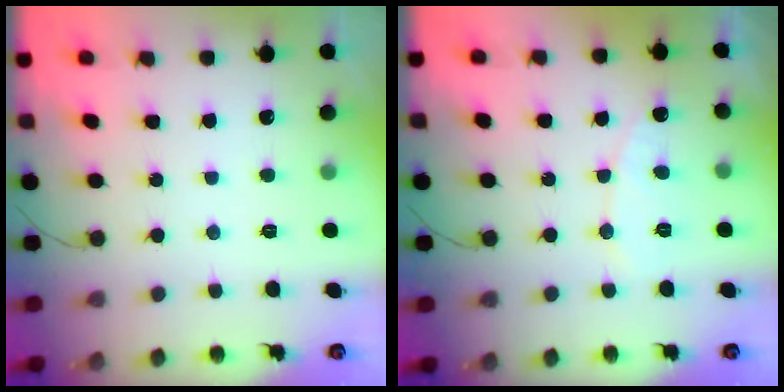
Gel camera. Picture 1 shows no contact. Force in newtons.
{"total": 5.8, "press": 5.8, "slide": 0.4}